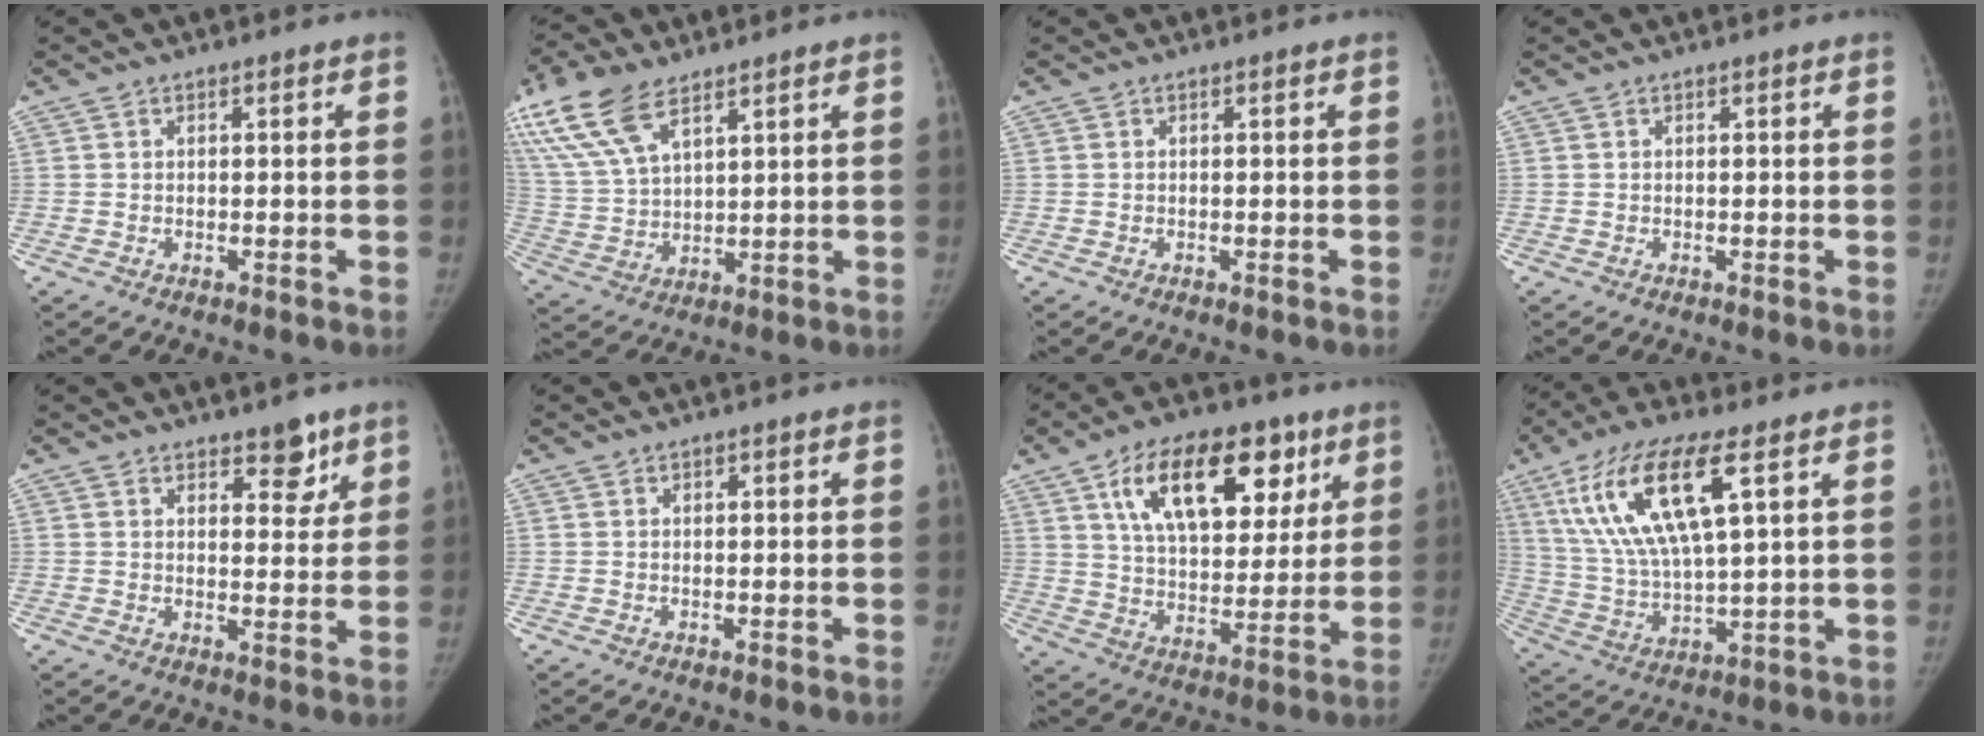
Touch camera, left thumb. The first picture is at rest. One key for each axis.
{"total": 16.9, "fx": 10.3, "fy": 7.9, "fz": 10.7, "tx": -0.241, "ty": -0.010, "tz": 0.208}
{"total": 0.0}
{"total": 0.0}
{"total": 5.1, "fx": 3.6, "fy": 2.5, "fz": 2.7, "tx": 0.001, "ty": -0.030, "tz": 0.050}
{"total": 0.0}
{"total": 20.7, "fx": 9.8, "fy": 11.4, "fz": 14.2, "tx": -0.175, "ty": -0.028, "tz": 0.165}
{"total": 18.2, "fx": 7.4, "fy": 5.6, "fz": 15.6, "tx": -0.310, "ty": -0.020, "tz": 0.144}